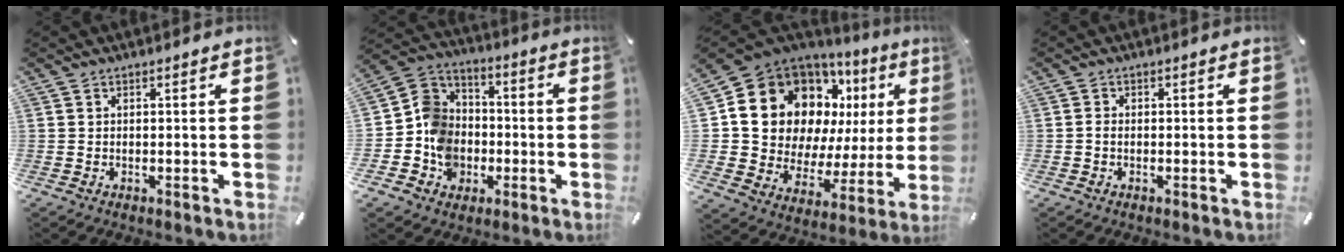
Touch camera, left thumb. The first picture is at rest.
{"total": 11.6, "force": [-3.5, 10.5, 3.5], "torque": [-0.086, 0.029, -0.058]}
{"total": 17.9, "force": [8.6, 13.9, 7.5], "torque": [-0.116, -0.072, 0.169]}
{"total": 0.8, "force": [-0.3, 0.4, 0.7], "torque": [-0.014, 0.000, -0.005]}